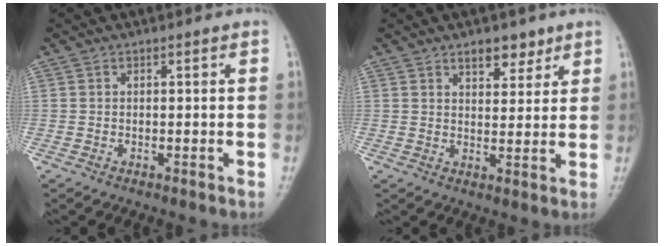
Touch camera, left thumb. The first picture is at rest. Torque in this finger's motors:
{"motor_torque": [2.64, 2.37, 0.51, -0.19, 0.10]}